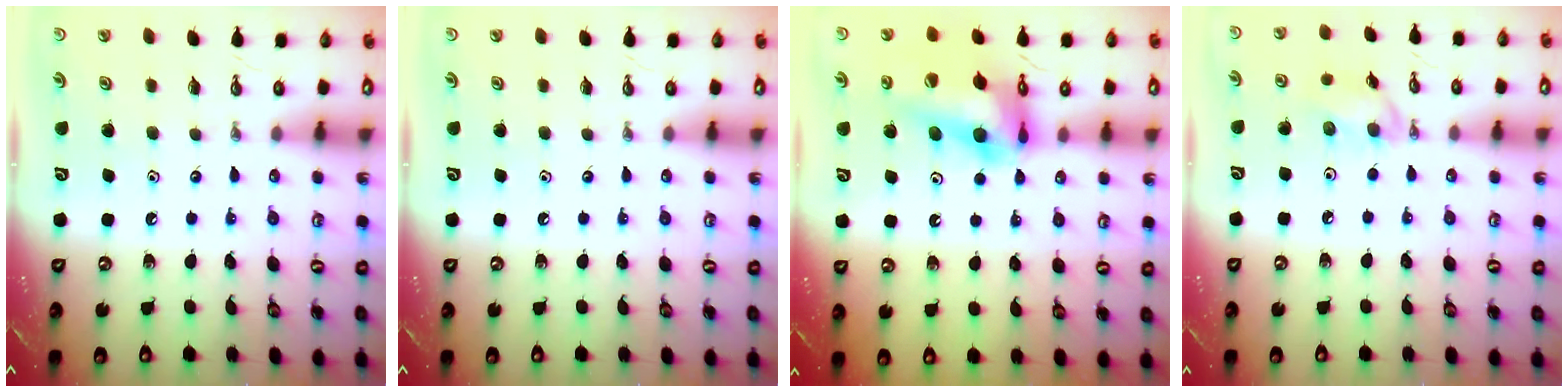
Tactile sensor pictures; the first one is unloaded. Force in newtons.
{"total": 0.0}
{"total": 16.7, "press": 16.7, "slide": 1.4}
{"total": 8.5, "press": 8.4, "slide": 1.1}